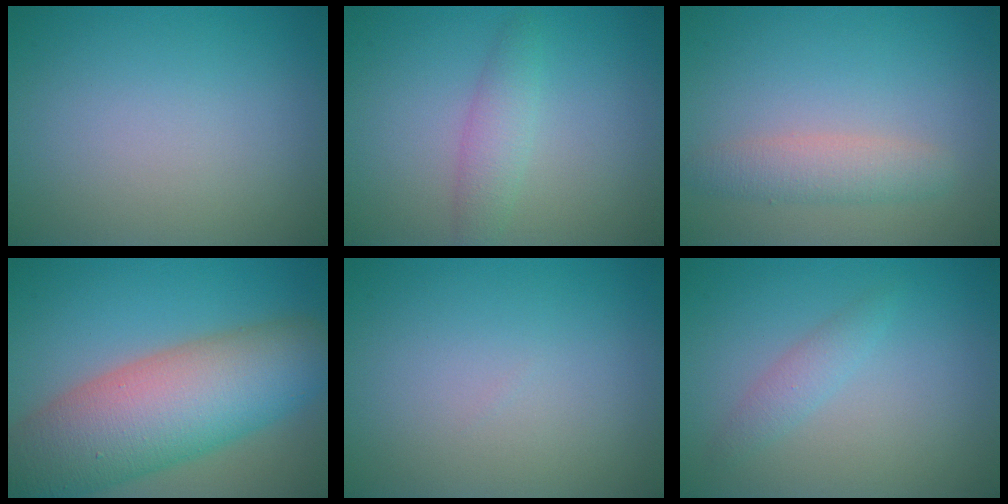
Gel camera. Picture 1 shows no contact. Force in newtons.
{"total": 2.2, "press": 2.2, "slide": 0.0}
{"total": 2.6, "press": 2.6, "slide": 0.1}
{"total": 12.3, "press": 12.3, "slide": 0.7}
{"total": 0.0}
{"total": 1.5, "press": 1.5, "slide": 0.0}